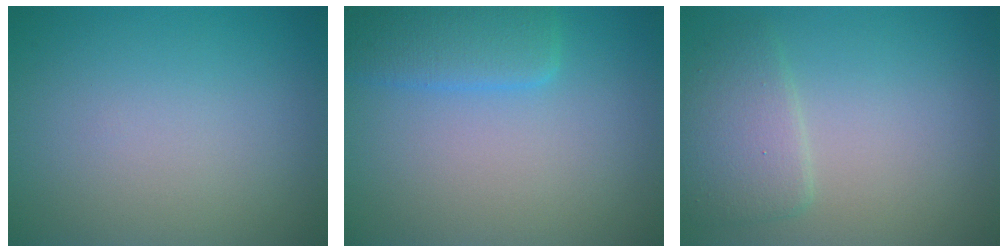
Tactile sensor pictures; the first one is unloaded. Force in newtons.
{"total": 3.3, "press": 3.3, "slide": 0.2}
{"total": 3.0, "press": 3.0, "slide": 0.0}